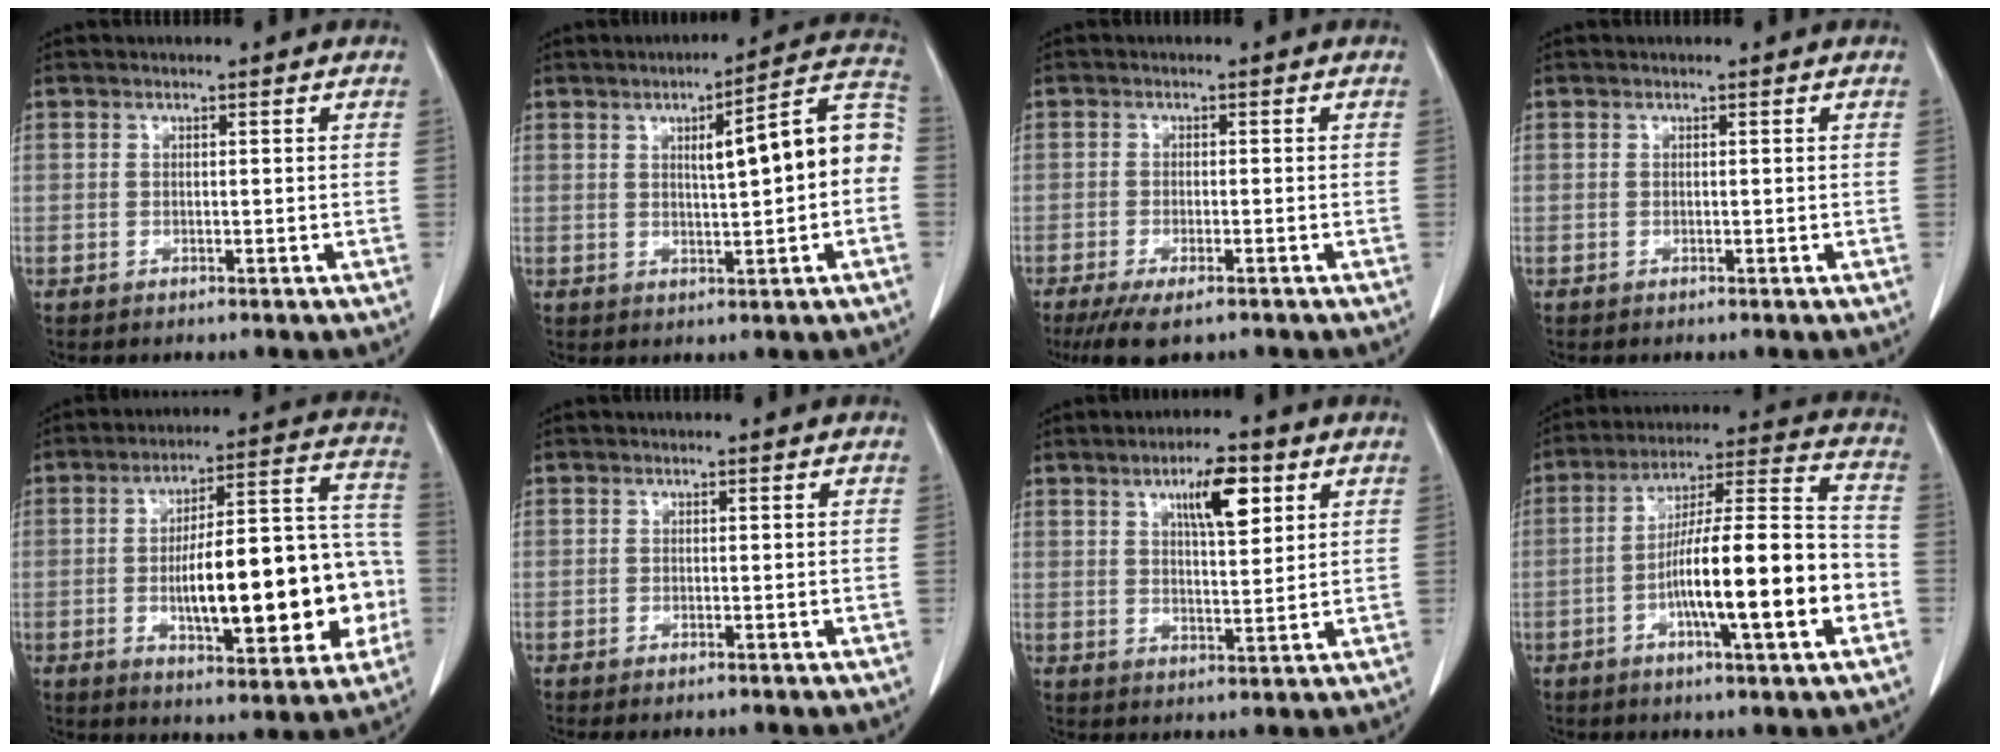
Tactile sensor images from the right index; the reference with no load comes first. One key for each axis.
{"total": 11.3, "fx": 0.7, "fy": 1.7, "fz": 11.2, "tx": -0.145, "ty": 0.034, "tz": 0.008}
{"total": 6.4, "fx": -4.6, "fy": 1.6, "fz": 4.2, "tx": -0.064, "ty": -0.015, "tz": -0.068}
{"total": 0.0}
{"total": 20.6, "fx": -3.7, "fy": 5.9, "fz": 19.3, "tx": -0.255, "ty": 0.040, "tz": -0.040}
{"total": 0.6, "fx": -0.4, "fy": 0.1, "fz": 0.5, "tx": -0.010, "ty": -0.002, "tz": -0.002}
{"total": 7.5, "fx": 3.6, "fy": 1.9, "fz": 6.3, "tx": -0.106, "ty": 0.005, "tz": 0.059}
{"total": 17.0, "fx": -4.7, "fy": 1.7, "fz": 16.2, "tx": -0.266, "ty": 0.012, "tz": -0.072}